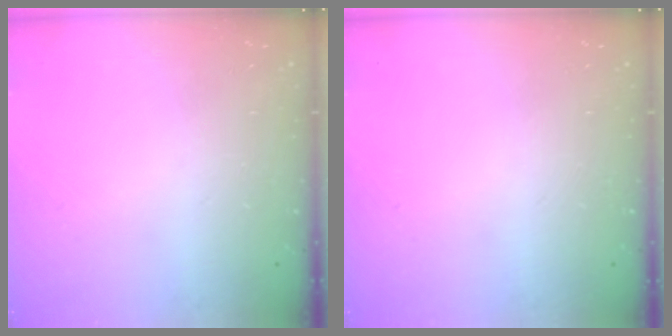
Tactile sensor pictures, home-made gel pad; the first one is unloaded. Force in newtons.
{"total": 0.0}